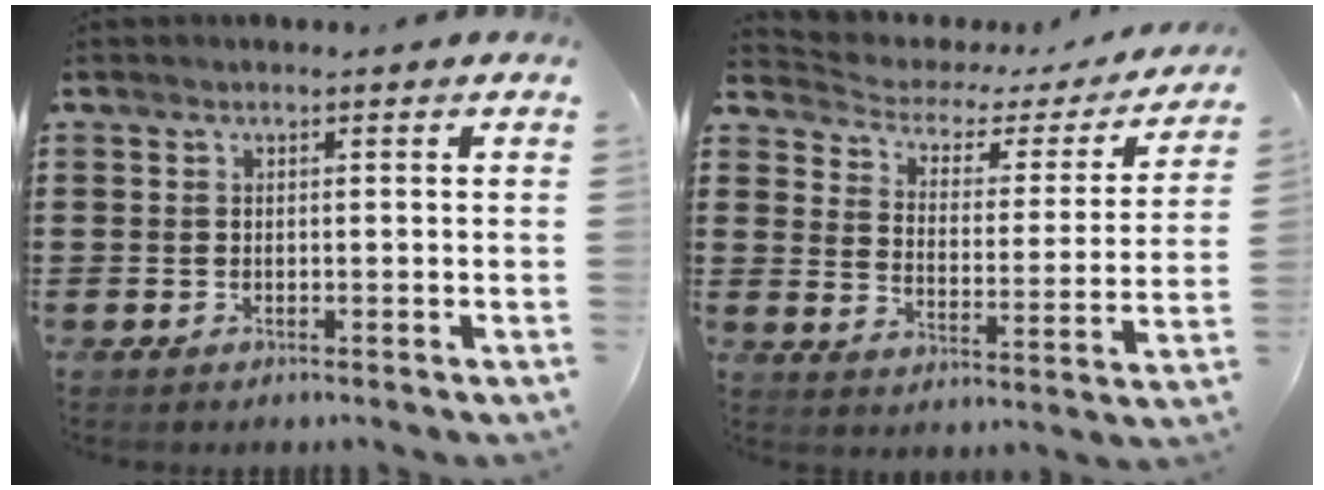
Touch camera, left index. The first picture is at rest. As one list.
[{"total": 2.8, "force": [1.9, 1.9, 1.0], "torque": [-0.038, -0.014, 0.021]}]